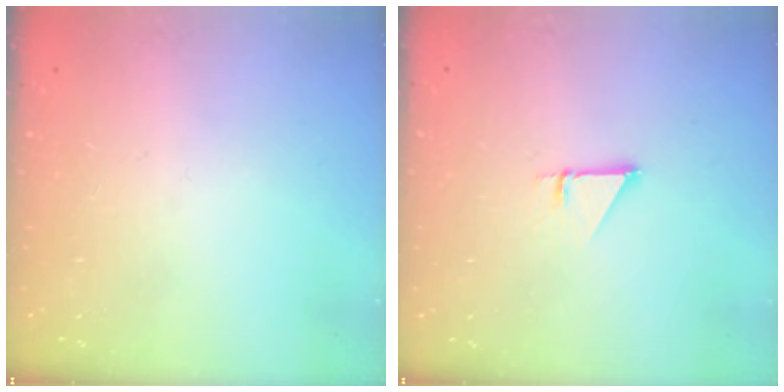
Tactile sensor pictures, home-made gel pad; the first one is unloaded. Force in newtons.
{"total": 1.0, "press": 1.0, "slide": 0.1}